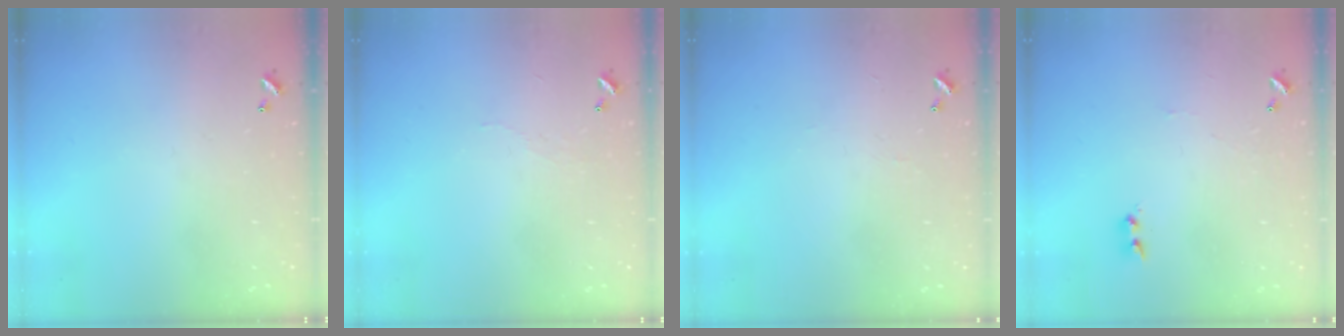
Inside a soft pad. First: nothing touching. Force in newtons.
{"total": 2.0, "press": 1.9, "slide": 0.4}
{"total": 2.2, "press": 2.2, "slide": 0.4}
{"total": 3.8, "press": 3.8, "slide": 0.5}